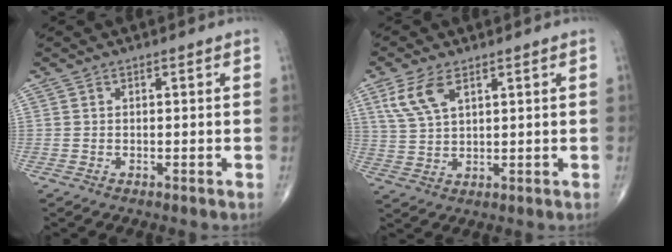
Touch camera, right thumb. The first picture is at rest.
{"total": 6.8, "force": [3.4, 3.1, 5.0], "torque": [-0.107, -0.005, 0.076]}